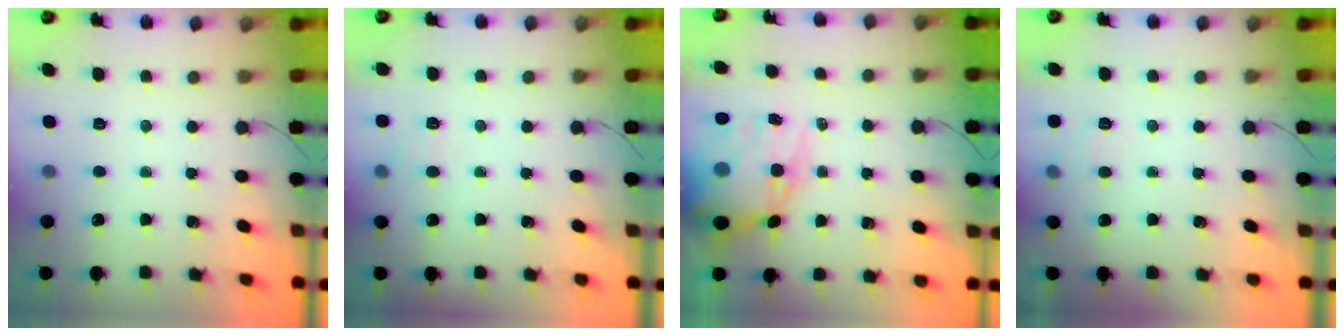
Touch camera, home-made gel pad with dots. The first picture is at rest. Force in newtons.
{"total": 6.3, "press": 6.1, "slide": 1.7}
{"total": 18.1, "press": 17.6, "slide": 4.2}
{"total": 4.5, "press": 4.1, "slide": 1.9}